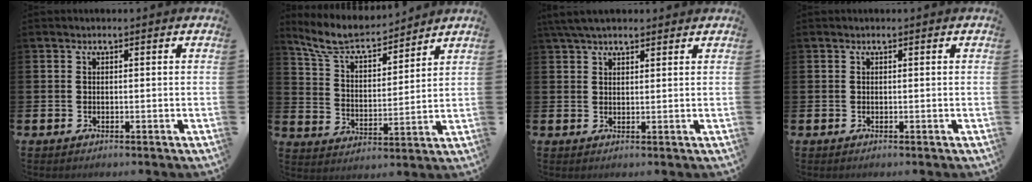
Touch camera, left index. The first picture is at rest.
{"total": 8.0, "force": [7.2, 2.1, 2.8], "torque": [-0.091, -0.040, 0.126]}
{"total": 4.1, "force": [3.4, 1.3, 1.8], "torque": [-0.043, -0.002, 0.065]}
{"total": 0.0}